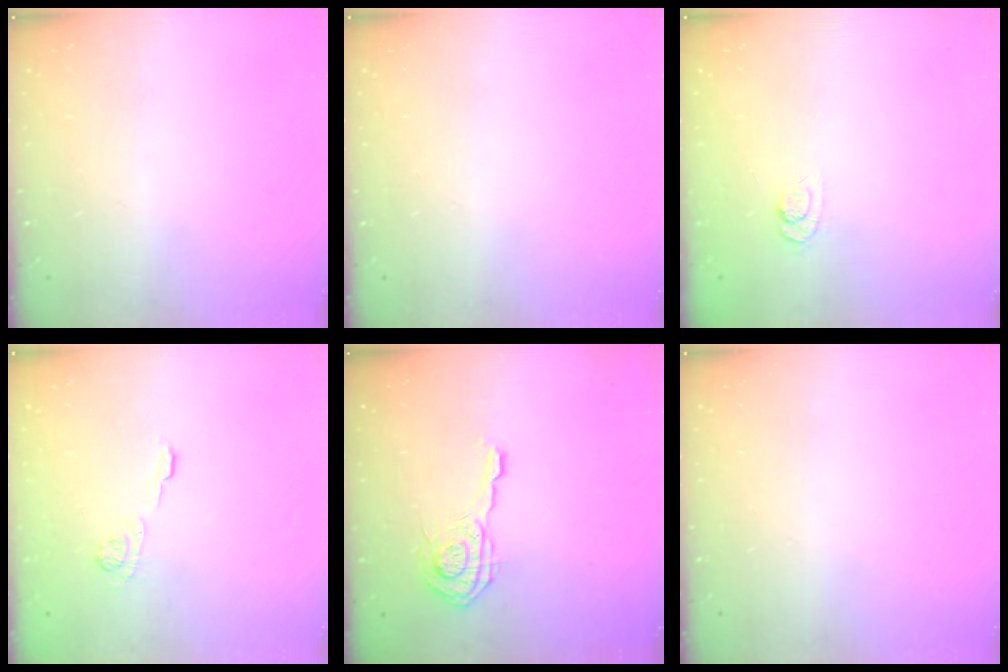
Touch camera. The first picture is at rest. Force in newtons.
{"total": 0.0}
{"total": 4.6, "press": 4.4, "slide": 1.3}
{"total": 5.7, "press": 5.6, "slide": 0.7}
{"total": 9.2, "press": 9.2, "slide": 0.3}
{"total": 0.0}